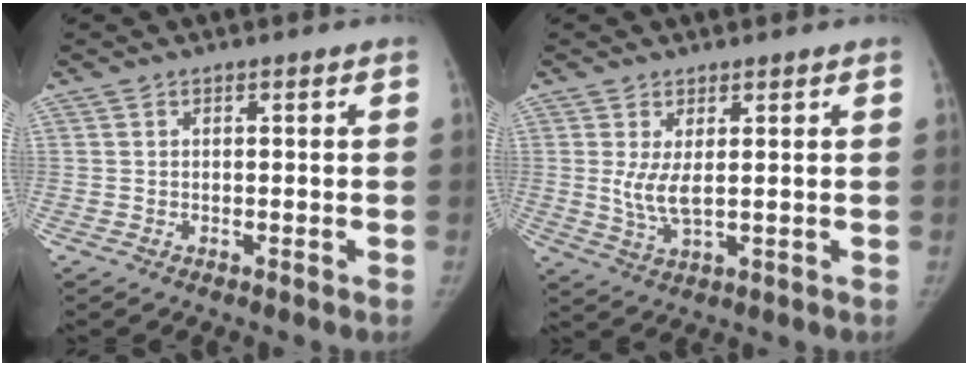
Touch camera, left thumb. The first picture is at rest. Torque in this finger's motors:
{"motor_torque": [0.05, 0.06, 0.21, 0.07, 0.05]}